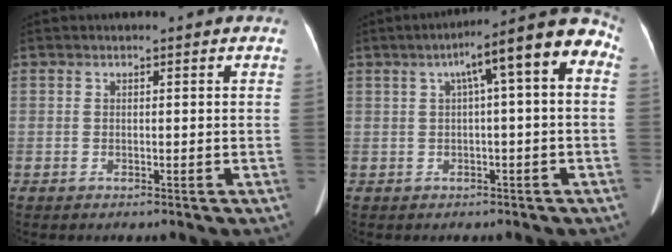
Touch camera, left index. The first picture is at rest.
{"total": 10.3, "force": [2.6, 1.1, 9.9], "torque": [-0.131, 0.043, 0.025]}